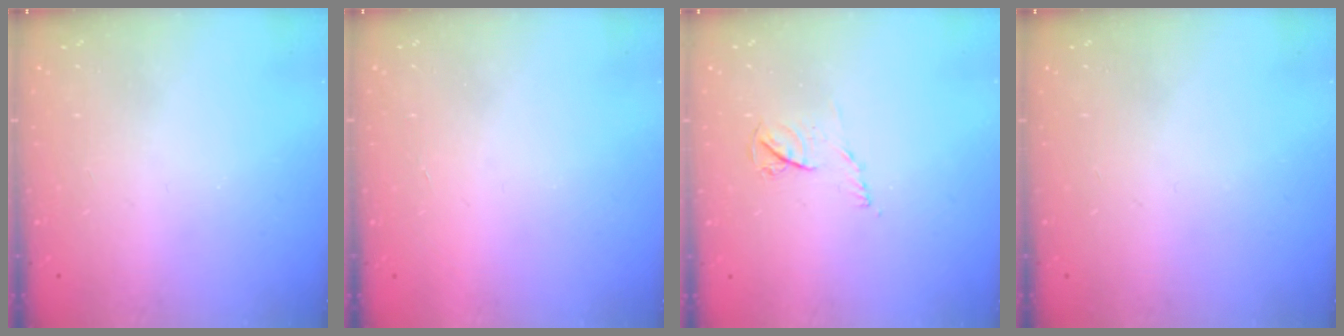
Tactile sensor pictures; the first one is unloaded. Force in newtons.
{"total": 1.6, "press": 1.5, "slide": 0.1}
{"total": 5.4, "press": 5.3, "slide": 0.7}
{"total": 0.0}